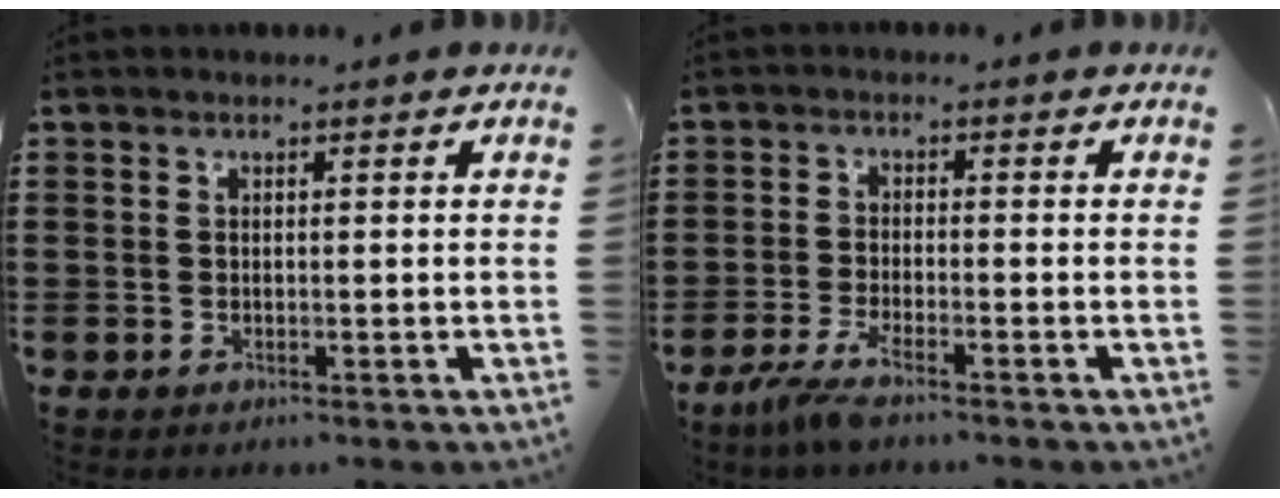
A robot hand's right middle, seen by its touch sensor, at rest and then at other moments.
{"total": 3.8, "force": [-2.9, 0.1, 2.4], "torque": [-0.069, -0.016, -0.060]}